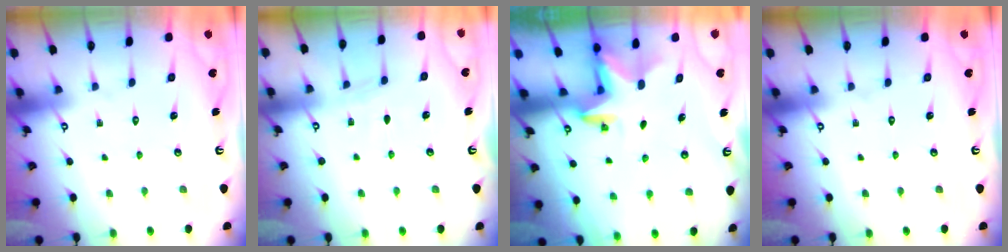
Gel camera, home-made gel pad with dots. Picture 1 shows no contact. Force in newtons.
{"total": 3.1, "press": 3.1, "slide": 0.4}
{"total": 2.8, "press": 2.8, "slide": 0.2}
{"total": 0.0}